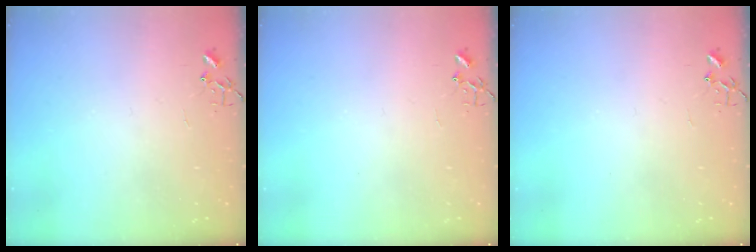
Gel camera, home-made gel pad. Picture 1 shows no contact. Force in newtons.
{"total": 0.0}
{"total": 0.0}